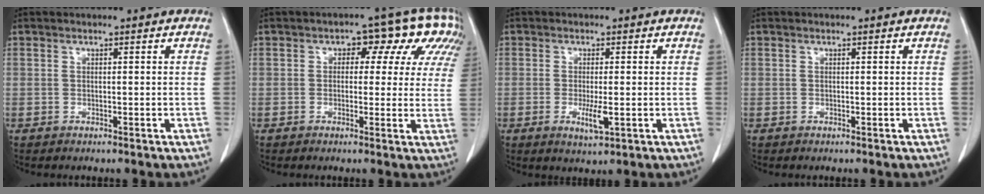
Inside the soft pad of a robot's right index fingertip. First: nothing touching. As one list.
[{"total": 10.4, "force": [4.0, 5.8, 7.6], "torque": [-0.076, 0.038, 0.037]}, {"total": 3.5, "force": [-0.9, 0.7, 3.3], "torque": [-0.059, -0.007, -0.010]}, {"total": 0.0}]